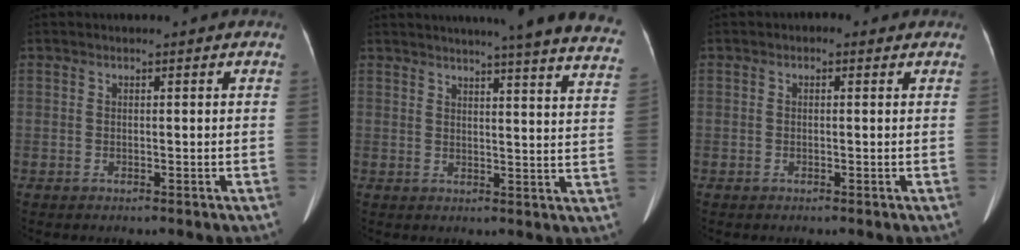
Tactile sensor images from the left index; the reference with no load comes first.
{"total": 23.8, "force": [21.3, 0.2, 10.6], "torque": [-0.145, -0.067, 0.235]}
{"total": 1.4, "force": [0.3, 1.2, 0.5], "torque": [-0.007, 0.014, -0.001]}